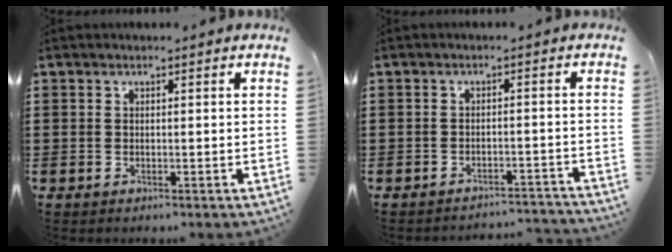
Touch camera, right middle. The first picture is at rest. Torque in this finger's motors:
{"motor_torque": [0.01, -0.01, -1.05, -0.08]}